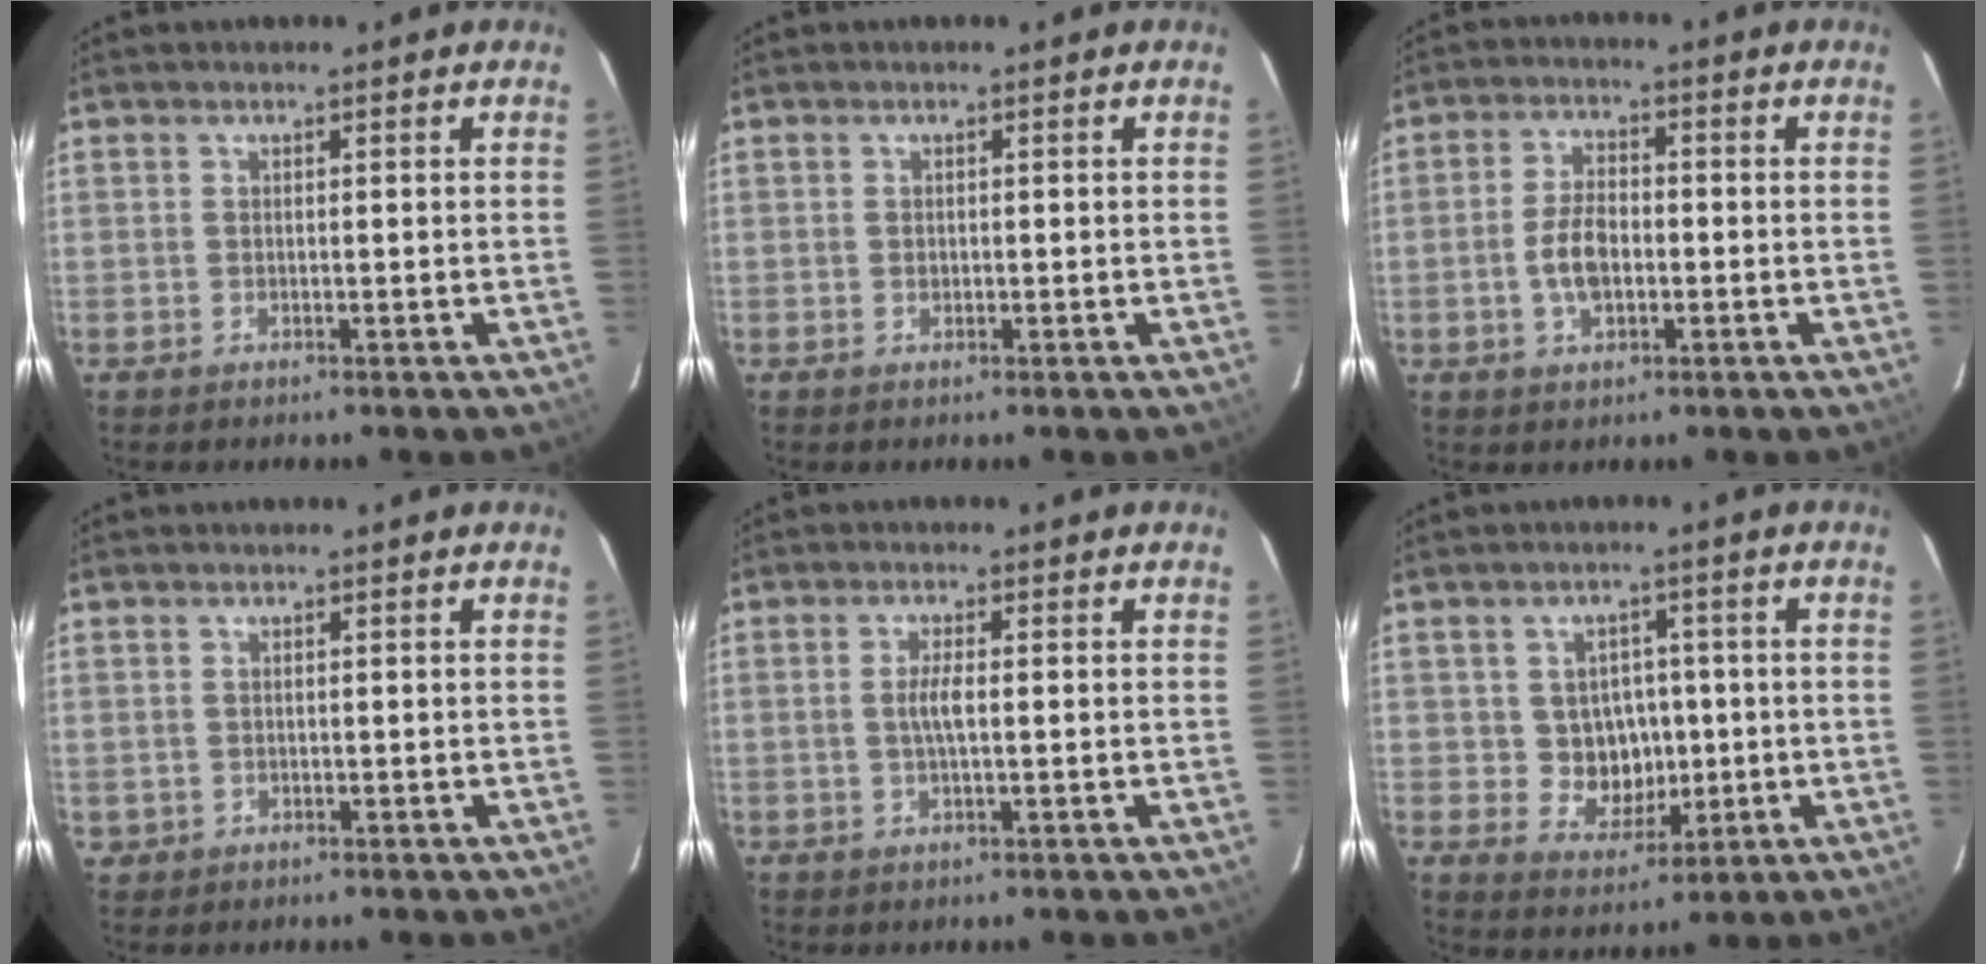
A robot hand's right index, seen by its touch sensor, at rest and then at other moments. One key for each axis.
{"total": 0.7, "fx": 0.0, "fy": 0.7, "fz": 0.1, "tx": 0.001, "ty": -0.001, "tz": 0.001}
{"total": 6.3, "fx": -1.5, "fy": 3.6, "fz": 5.0, "tx": -0.103, "ty": 0.005, "tz": -0.023}
{"total": 1.3, "fx": -0.1, "fy": 1.3, "fz": 0.1, "tx": 0.001, "ty": 0.001, "tz": 0.002}
{"total": 2.7, "fx": -0.2, "fy": 0.3, "fz": 2.7, "tx": -0.054, "ty": 0.000, "tz": -0.003}
{"total": 7.2, "fx": -0.1, "fy": 6.8, "fz": 2.6, "tx": -0.054, "ty": 0.009, "tz": 0.015}